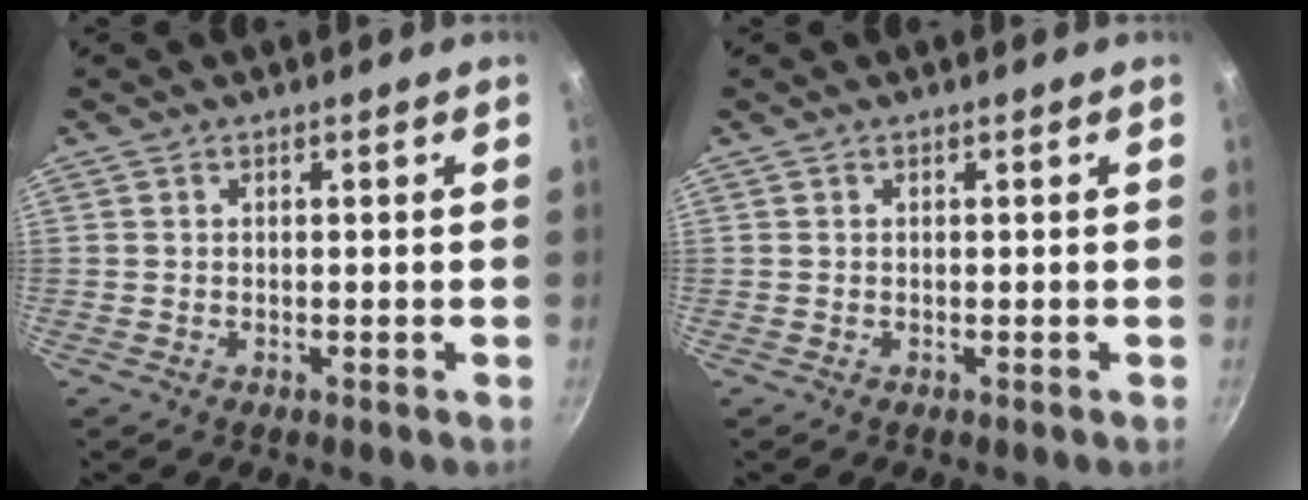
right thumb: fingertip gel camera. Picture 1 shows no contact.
{"total": 0.0}